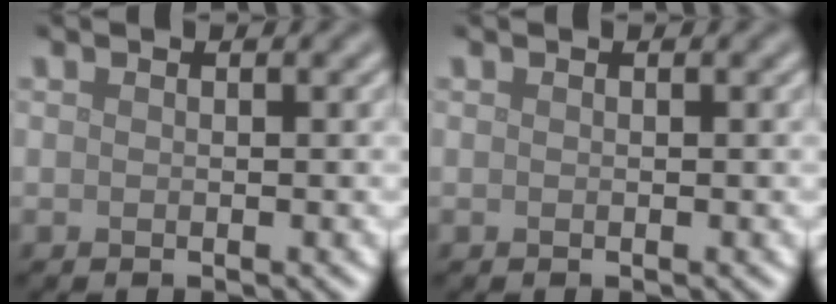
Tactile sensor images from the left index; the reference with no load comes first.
{"total": 0.0}